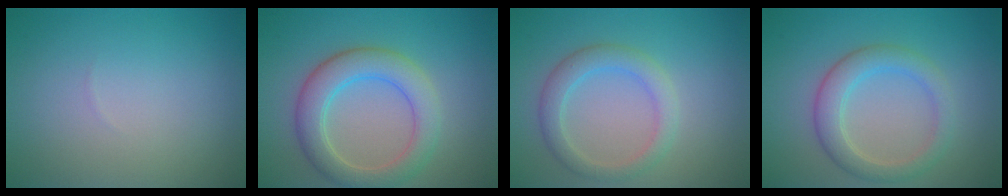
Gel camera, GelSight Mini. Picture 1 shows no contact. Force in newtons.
{"total": 5.2, "press": 5.2, "slide": 0.6}
{"total": 3.1, "press": 3.1, "slide": 0.1}
{"total": 3.7, "press": 3.7, "slide": 0.1}